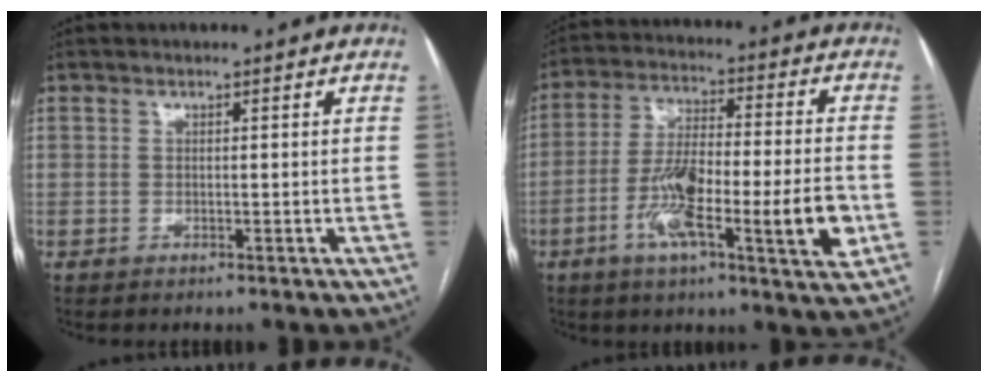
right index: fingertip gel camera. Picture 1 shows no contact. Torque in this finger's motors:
{"motor_torque": [0.76, -0.02, 0.84, 0.21]}